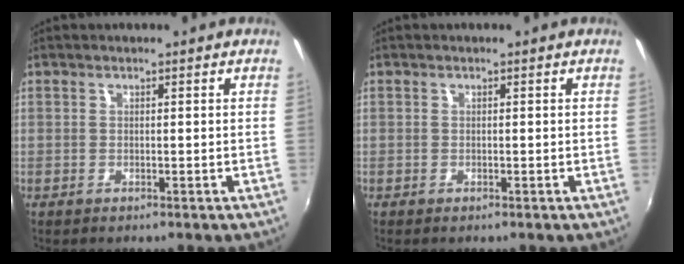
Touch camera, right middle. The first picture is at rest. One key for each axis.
{"total": 0.0}